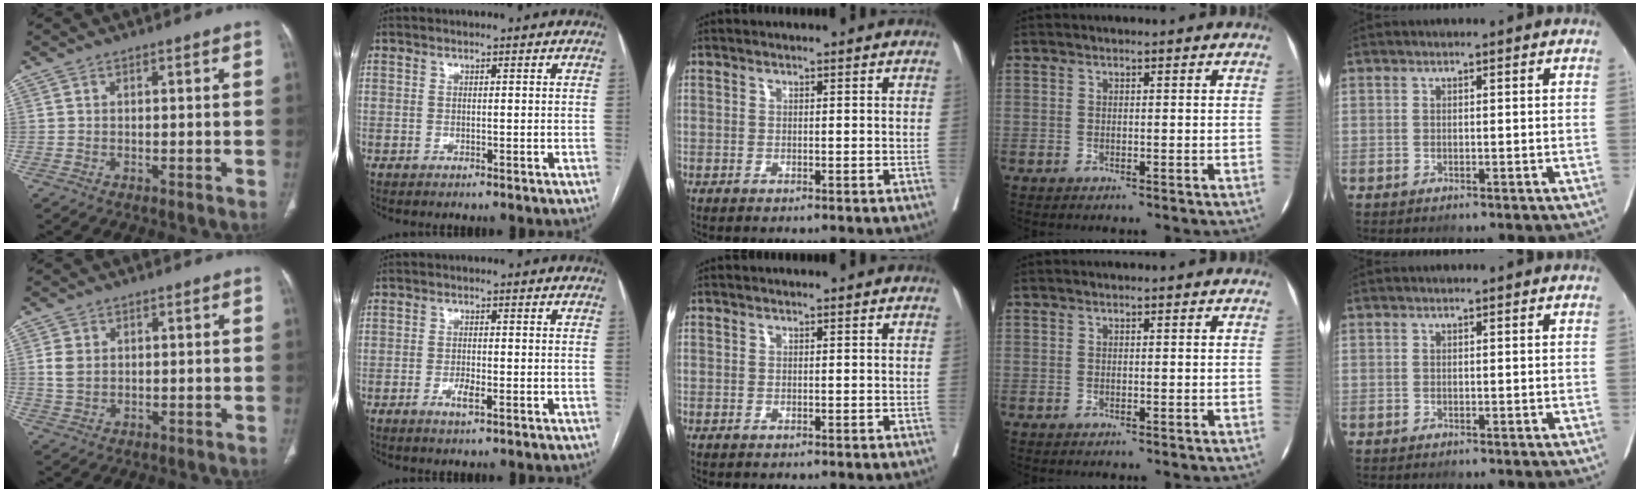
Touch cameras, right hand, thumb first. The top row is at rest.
{"thumb": {"total": 3.4, "force": [0.8, 2.6, 2.1], "torque": [-0.040, -0.001, 0.019]}, "index": {"total": 2.5, "force": [-1.2, 0.6, 2.1], "torque": [-0.040, 0.000, -0.020]}}